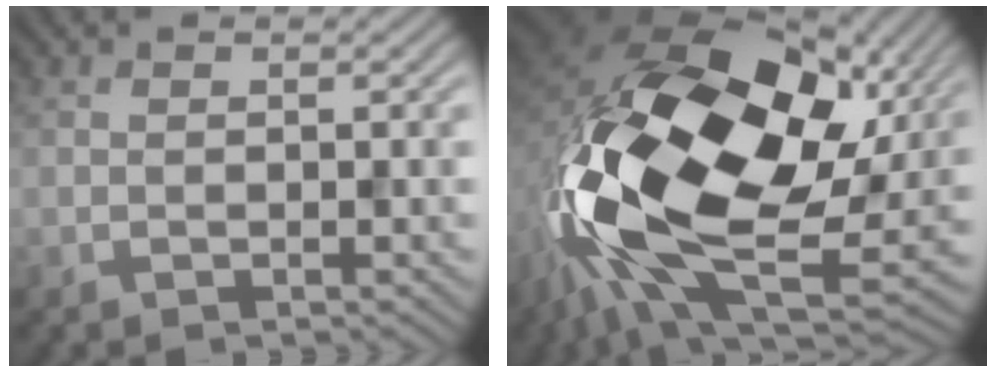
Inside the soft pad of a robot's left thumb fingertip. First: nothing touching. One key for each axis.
{"total": 21.7, "fx": -0.1, "fy": 13.8, "fz": 16.7, "tx": -0.378, "ty": -0.046, "tz": 0.010}